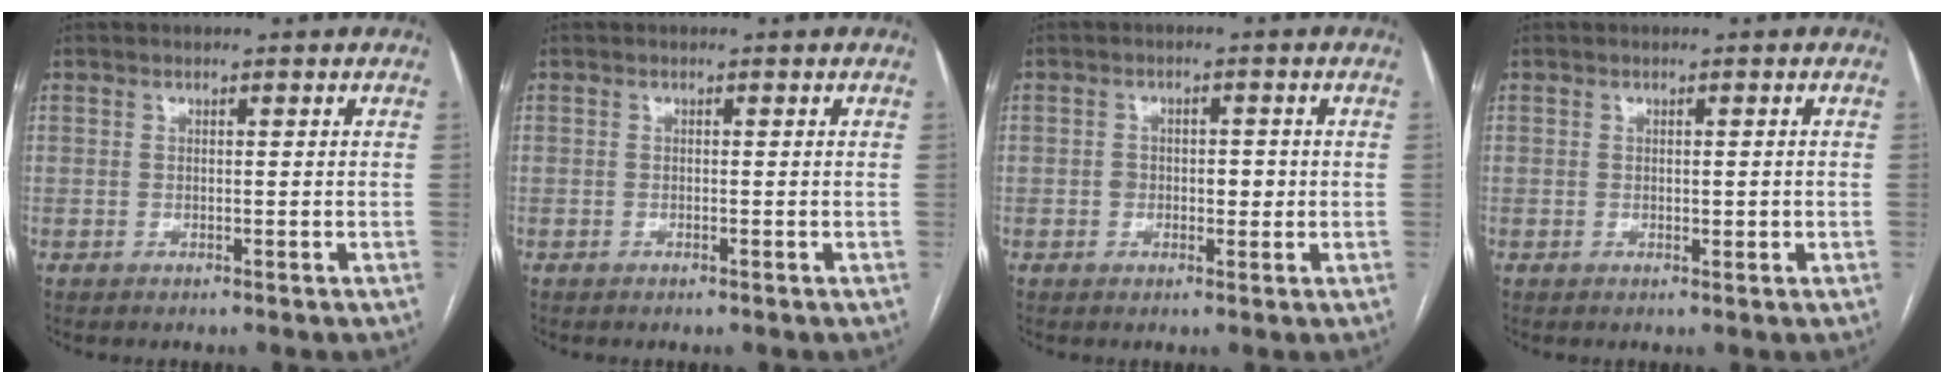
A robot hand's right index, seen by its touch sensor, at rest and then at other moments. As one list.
[{"total": 0.0}, {"total": 3.2, "force": [-0.3, 2.1, 2.3], "torque": [-0.031, 0.011, -0.001]}, {"total": 1.2, "force": [-0.1, 0.5, 1.1], "torque": [-0.016, -0.001, 0.001]}]